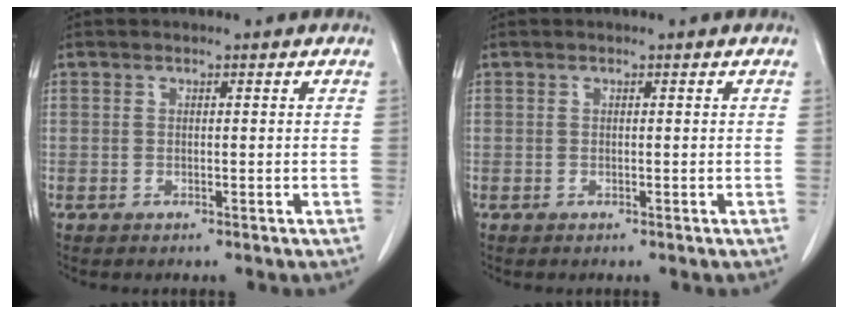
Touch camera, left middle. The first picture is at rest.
{"total": 0.0}